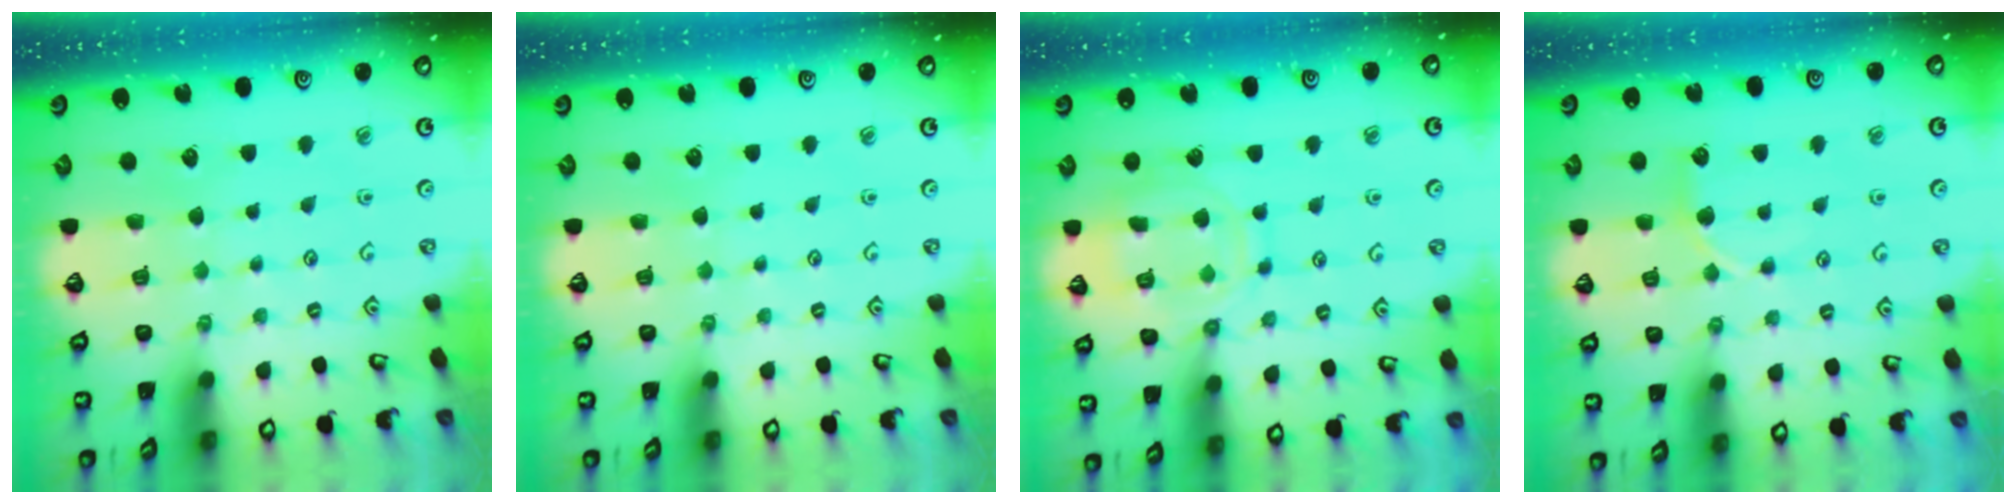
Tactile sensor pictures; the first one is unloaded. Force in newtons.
{"total": 0.0}
{"total": 12.8, "press": 12.8, "slide": 1.0}
{"total": 7.0, "press": 7.0, "slide": 0.5}